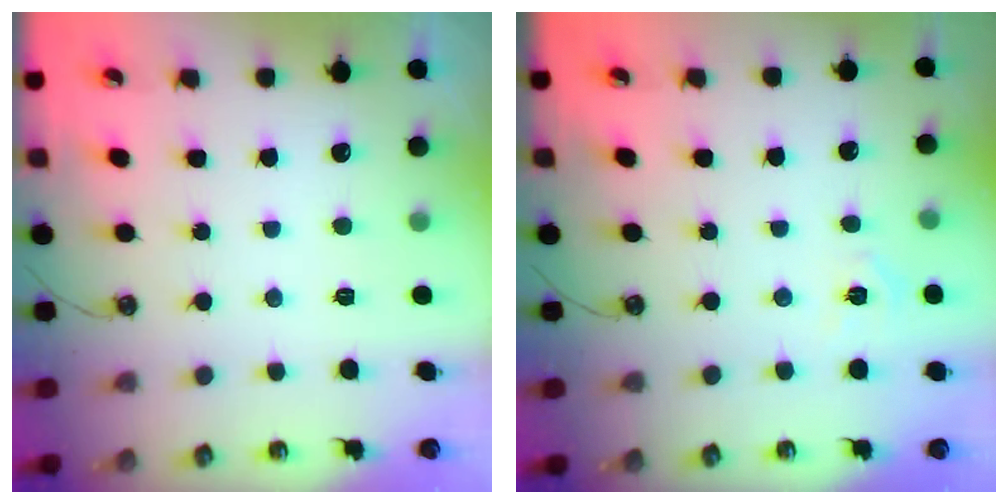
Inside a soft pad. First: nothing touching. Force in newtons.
{"total": 2.9, "press": 2.9, "slide": 0.4}